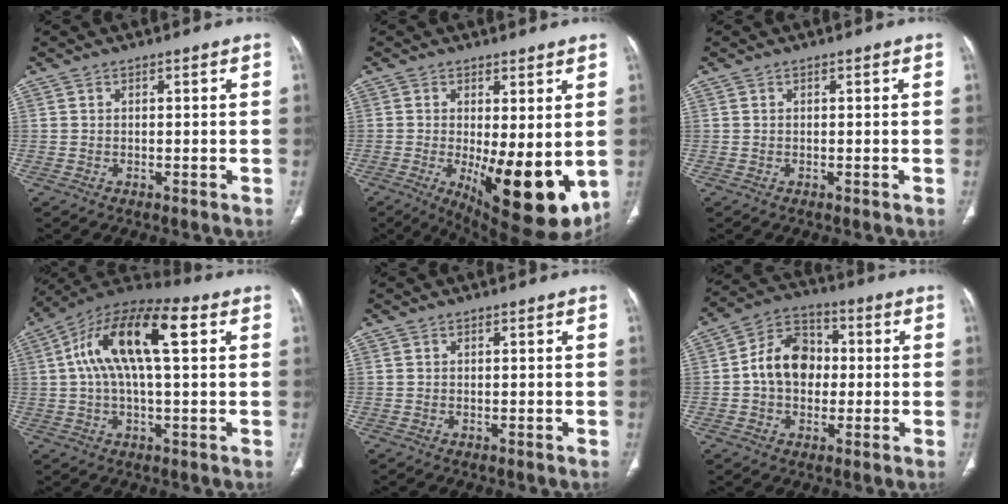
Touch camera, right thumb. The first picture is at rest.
{"total": 15.0, "force": [-2.3, 5.4, 13.8], "torque": [-0.195, -0.034, -0.013]}
{"total": 0.0}
{"total": 17.3, "force": [4.2, 6.7, 15.3], "torque": [-0.277, 0.035, 0.065]}
{"total": 0.0}
{"total": 11.3, "force": [0.0, 8.6, 7.3], "torque": [-0.097, 0.027, -0.009]}